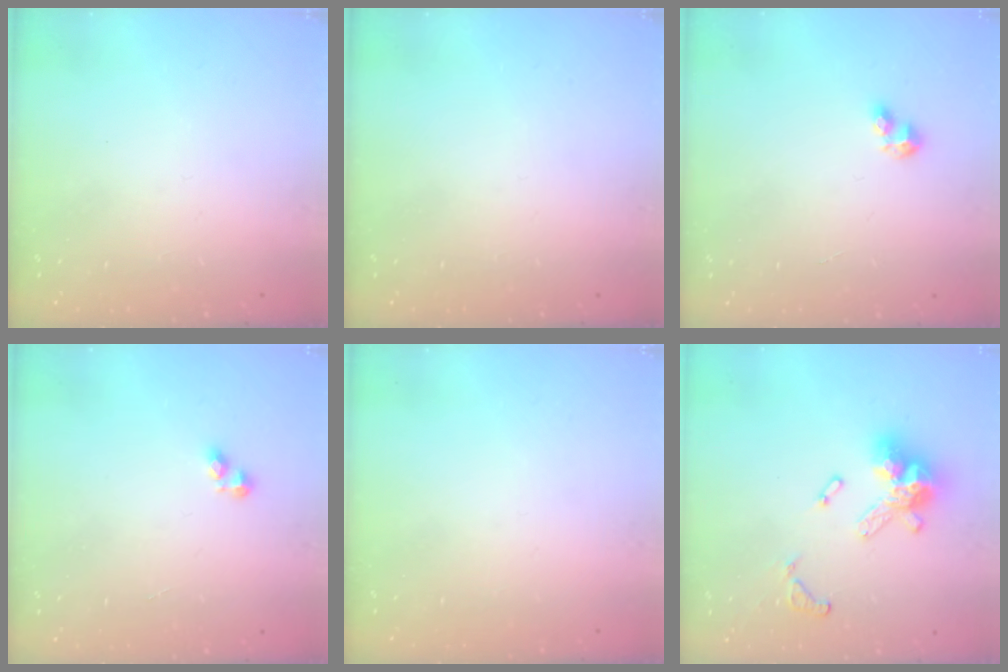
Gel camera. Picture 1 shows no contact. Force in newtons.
{"total": 0.0}
{"total": 3.6, "press": 3.6, "slide": 0.5}
{"total": 2.4, "press": 2.4, "slide": 0.3}
{"total": 0.0}
{"total": 13.8, "press": 13.8, "slide": 1.0}